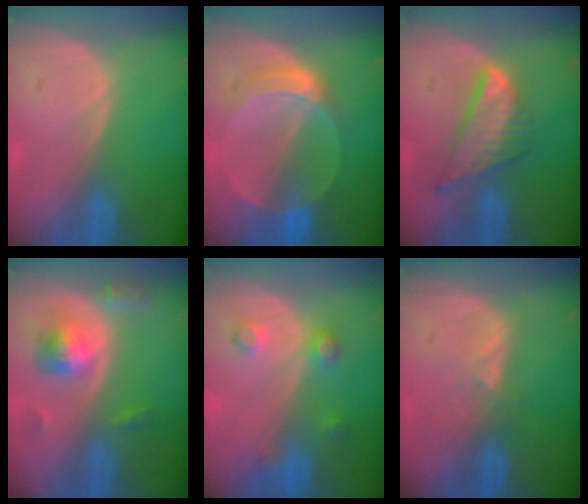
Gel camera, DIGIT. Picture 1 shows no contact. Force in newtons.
{"total": 6.1, "press": 5.7, "slide": 2.2}
{"total": 8.1, "press": 6.8, "slide": 4.3}
{"total": 5.7, "press": 5.2, "slide": 2.4}
{"total": 3.6, "press": 3.5, "slide": 0.1}
{"total": 2.0, "press": 2.0, "slide": 0.3}